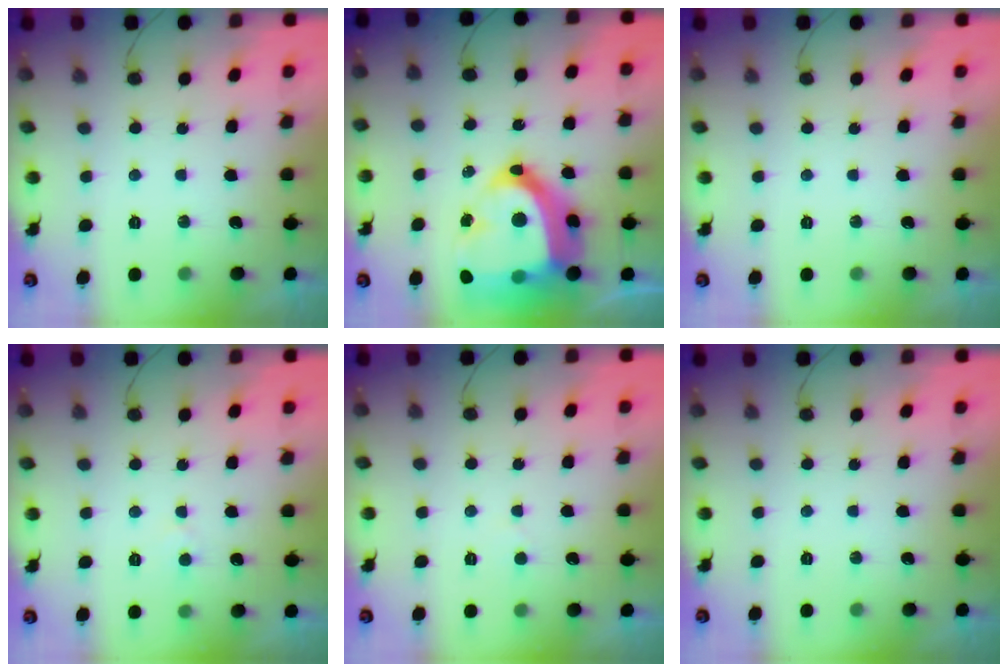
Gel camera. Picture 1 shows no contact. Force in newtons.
{"total": 29.8, "press": 29.7, "slide": 2.4}
{"total": 0.0}
{"total": 2.6, "press": 2.6, "slide": 0.2}
{"total": 3.0, "press": 3.0, "slide": 0.4}
{"total": 0.0}